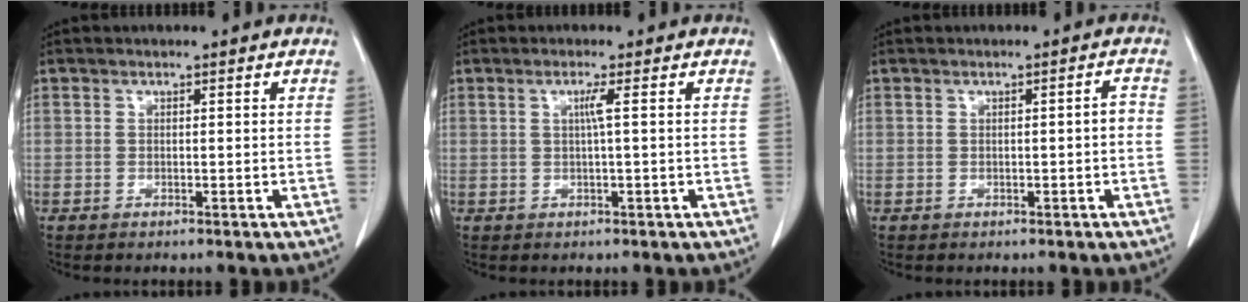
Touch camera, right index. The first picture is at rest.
{"total": 1.6, "force": [0.2, -0.5, 1.5], "torque": [-0.032, 0.001, 0.004]}
{"total": 1.3, "force": [-0.3, 0.2, 1.3], "torque": [-0.014, 0.002, -0.004]}